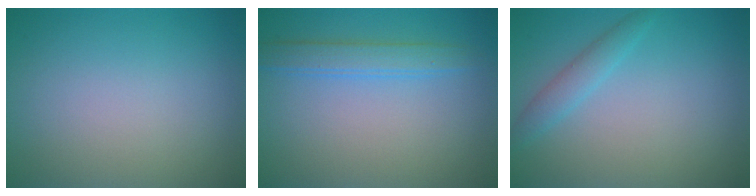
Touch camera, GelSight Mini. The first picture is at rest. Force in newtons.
{"total": 2.6, "press": 2.6, "slide": 0.0}
{"total": 1.8, "press": 1.8, "slide": 0.1}